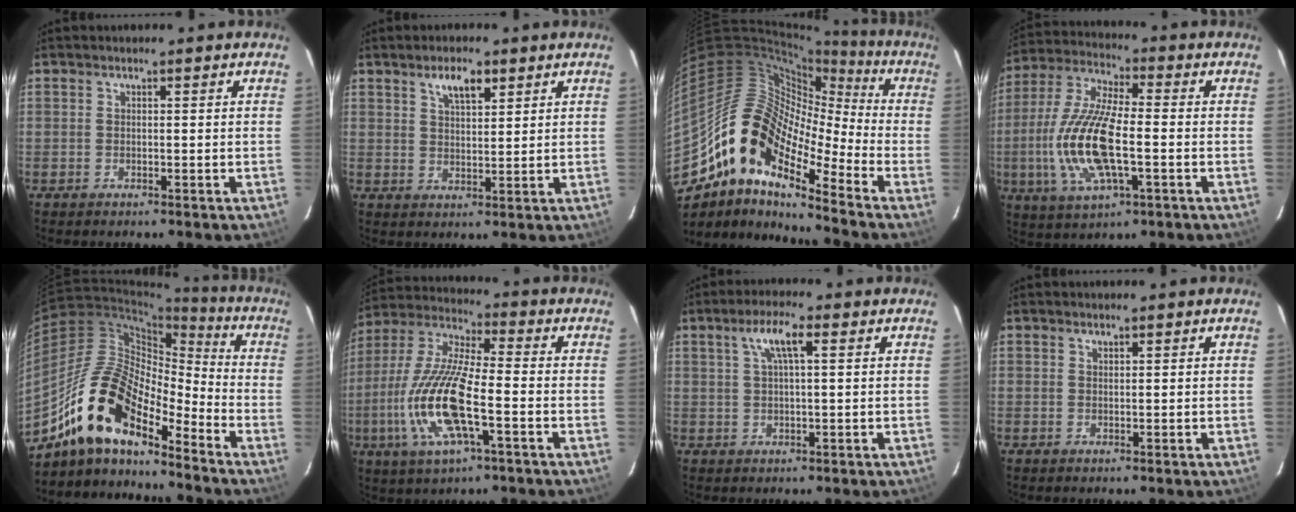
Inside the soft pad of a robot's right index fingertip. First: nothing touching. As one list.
[{"total": 5.0, "force": [3.0, 1.9, 3.4], "torque": [-0.058, 0.006, 0.053]}, {"total": 17.0, "force": [-10.5, 6.4, 11.7], "torque": [-0.189, -0.005, -0.215]}, {"total": 16.3, "force": [-3.1, 5.6, 15.0], "torque": [-0.318, -0.005, -0.060]}, {"total": 17.4, "force": [-12.5, 5.8, 10.6], "torque": [-0.192, 0.000, -0.251]}, {"total": 17.2, "force": [-4.9, 4.3, 16.0], "torque": [-0.341, -0.011, -0.100]}, {"total": 5.2, "force": [2.0, 1.0, 4.7], "torque": [-0.090, 0.009, 0.038]}, {"total": 0.5, "force": [0.5, 0.1, 0.1], "torque": [-0.001, 0.002, 0.010]}]